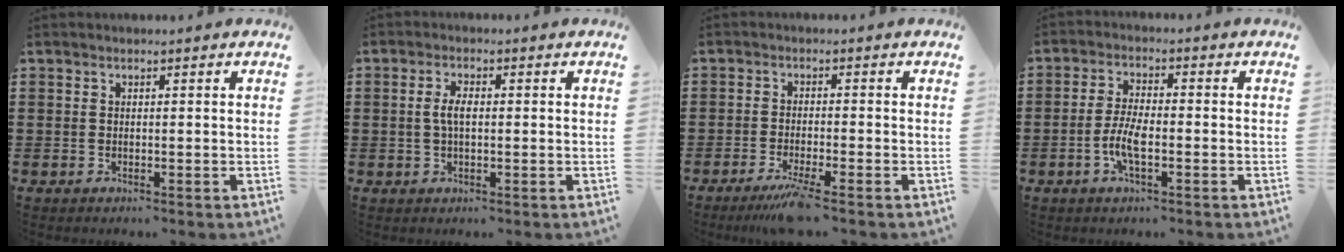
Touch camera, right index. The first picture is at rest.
{"total": 3.1, "force": [0.0, 1.1, 2.8], "torque": [-0.063, -0.001, -0.004]}
{"total": 3.8, "force": [-2.6, -0.2, 2.7], "torque": [-0.049, -0.011, -0.046]}
{"total": 5.2, "force": [-1.8, 1.5, 4.6], "torque": [-0.113, -0.009, -0.041]}